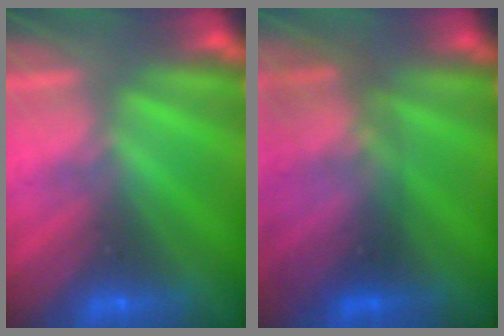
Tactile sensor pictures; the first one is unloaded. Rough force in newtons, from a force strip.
{"total": 2.8}